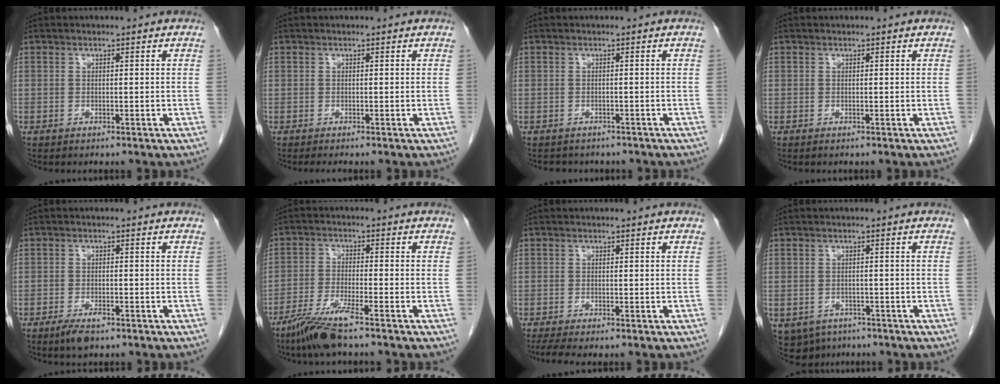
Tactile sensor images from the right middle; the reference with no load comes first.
{"total": 1.1, "force": [-0.9, -0.2, 0.5], "torque": [-0.009, -0.002, -0.014]}
{"total": 4.9, "force": [-4.2, 2.3, 1.2], "torque": [-0.017, 0.005, -0.045]}
{"total": 0.0}
{"total": 3.1, "force": [-2.0, 1.1, 2.1], "torque": [-0.043, -0.002, -0.031]}
{"total": 7.1, "force": [-5.2, 0.1, 4.9], "torque": [-0.102, -0.022, -0.103]}
{"total": 2.5, "force": [-1.8, 0.3, 1.7], "torque": [-0.034, -0.009, -0.035]}
{"total": 7.7, "force": [-4.5, 5.8, 2.2], "torque": [-0.054, -0.005, -0.057]}